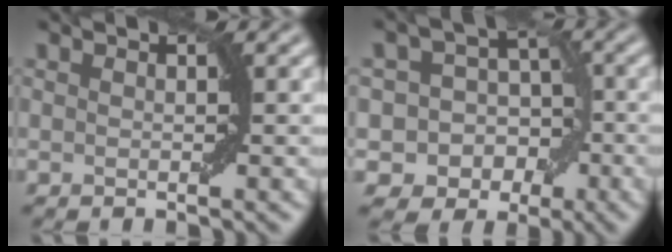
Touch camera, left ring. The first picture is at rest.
{"total": 8.7, "force": [-3.3, 7.6, 2.6], "torque": [-0.017, 0.006, -0.071]}